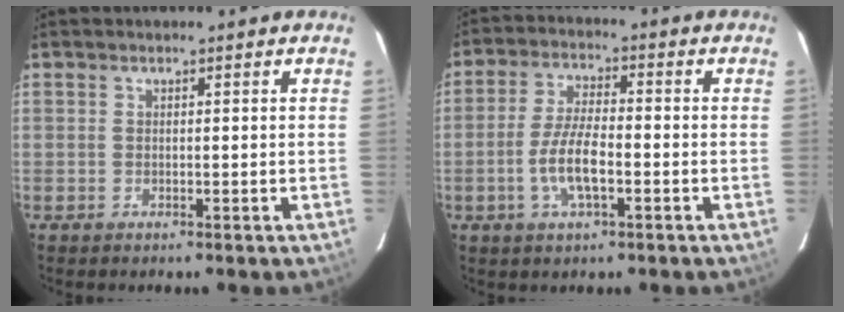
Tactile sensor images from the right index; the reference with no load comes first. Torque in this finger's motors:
{"motor_torque": [1.16, -0.38, 0.62, 0.14]}